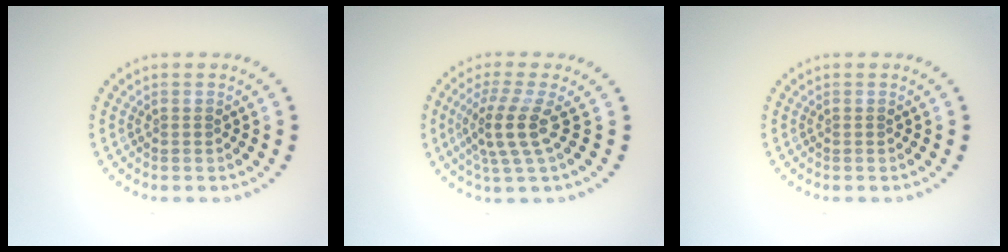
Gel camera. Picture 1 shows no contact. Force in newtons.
{"total": 3.6, "press": 2.7, "slide": 2.4}
{"total": 0.0}